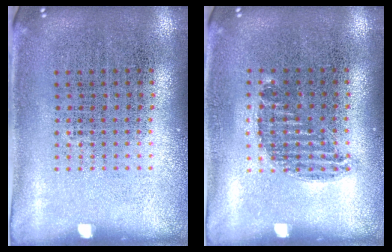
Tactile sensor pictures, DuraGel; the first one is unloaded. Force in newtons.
{"total": 0.8, "press": 0.7, "slide": 0.5}